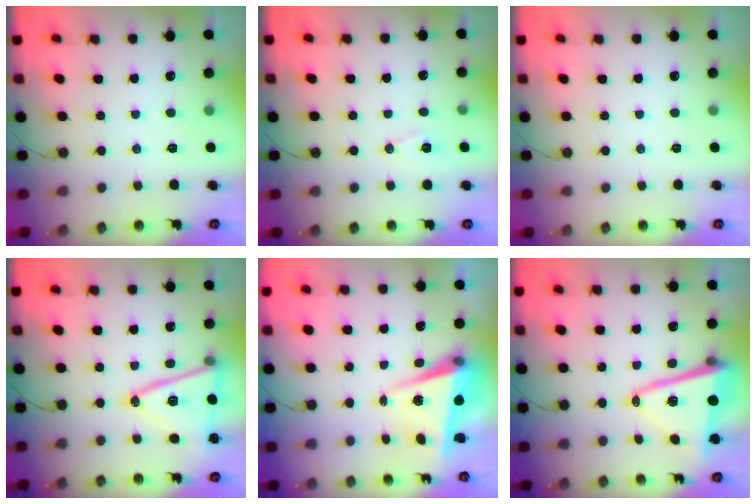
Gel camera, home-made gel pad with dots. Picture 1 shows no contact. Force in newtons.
{"total": 7.2, "press": 6.1, "slide": 3.9}
{"total": 0.0}
{"total": 16.2, "press": 15.8, "slide": 3.6}
{"total": 6.0, "press": 5.5, "slide": 2.5}
{"total": 15.1, "press": 15.0, "slide": 1.8}